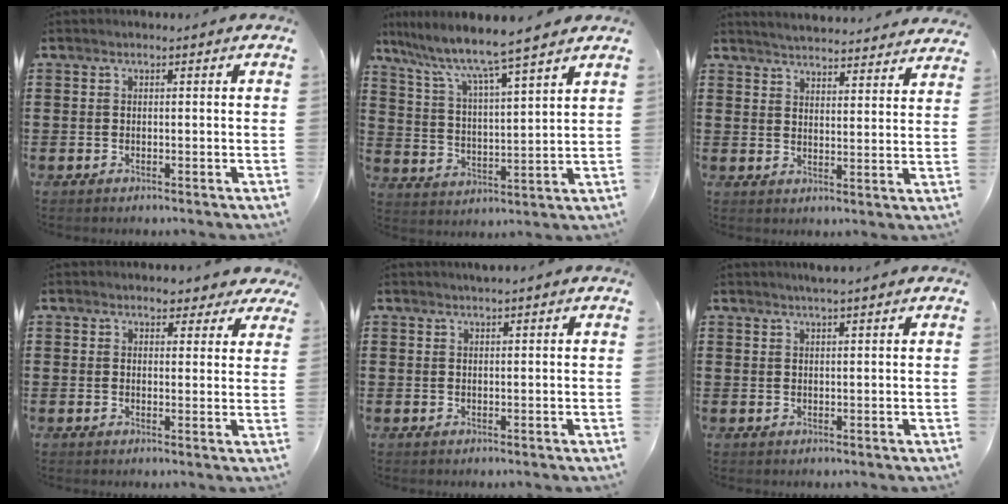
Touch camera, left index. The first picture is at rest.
{"total": 6.5, "force": [5.7, -0.1, 3.2], "torque": [-0.087, -0.041, 0.090]}
{"total": 4.1, "force": [4.1, -0.5, 0.2], "torque": [-0.021, -0.027, 0.070]}
{"total": 3.5, "force": [3.1, 1.3, 1.0], "torque": [-0.022, -0.003, 0.055]}
{"total": 1.0, "force": [0.9, -0.1, 0.5], "torque": [-0.009, -0.001, 0.017]}
{"total": 1.8, "force": [1.6, -0.2, 0.9], "torque": [-0.019, 0.001, 0.030]}